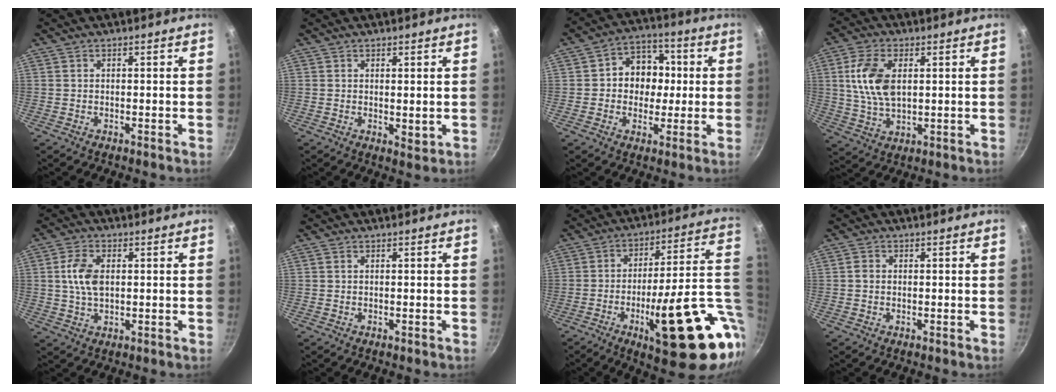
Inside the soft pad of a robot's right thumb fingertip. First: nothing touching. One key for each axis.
{"total": 2.3, "fx": 0.5, "fy": 1.0, "fz": 2.0, "tx": -0.029, "ty": -0.010, "tz": 0.008}
{"total": 10.4, "fx": 0.7, "fy": 8.8, "fz": 5.5, "tx": -0.031, "ty": 0.015, "tz": -0.004}
{"total": 10.7, "fx": 2.2, "fy": 6.1, "fz": 8.5, "tx": -0.159, "ty": -0.005, "tz": 0.042}
{"total": 6.9, "fx": 1.0, "fy": 4.1, "fz": 5.5, "tx": -0.097, "ty": 0.005, "tz": 0.017}
{"total": 0.0}
{"total": 25.2, "fx": -5.9, "fy": 7.0, "fz": 23.4, "tx": -0.294, "ty": 0.010, "tz": -0.074}
{"total": 1.6, "fx": 0.1, "fy": 1.4, "fz": 0.8, "tx": -0.010, "ty": 0.007, "tz": -0.001}